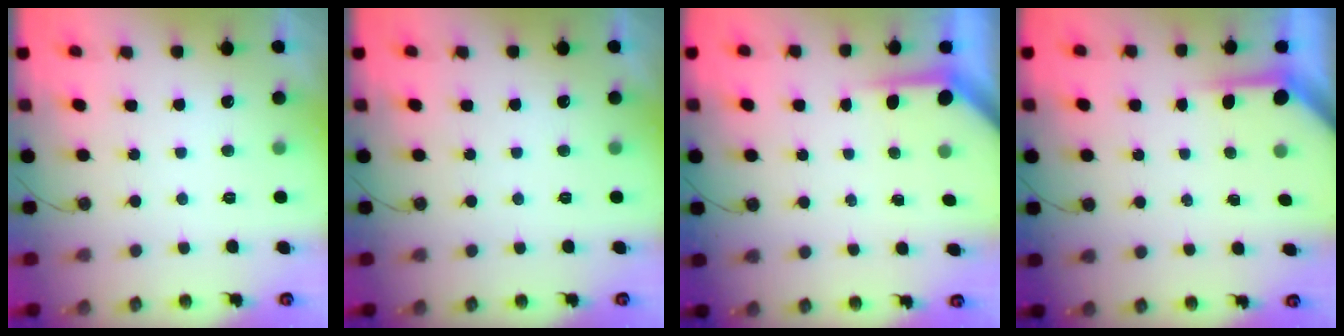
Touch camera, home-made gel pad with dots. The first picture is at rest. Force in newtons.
{"total": 0.0}
{"total": 3.8, "press": 3.8, "slide": 0.4}
{"total": 3.8, "press": 3.7, "slide": 0.4}